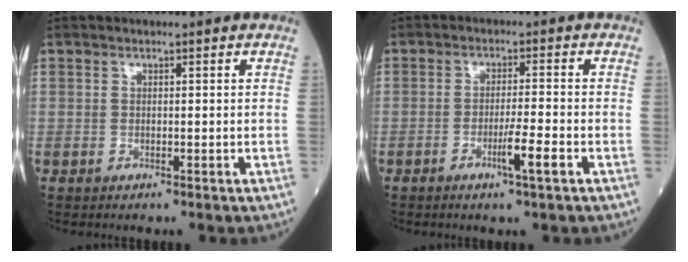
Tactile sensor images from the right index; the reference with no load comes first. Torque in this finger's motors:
{"motor_torque": [0.83, -0.43, 0.43, 0.11]}